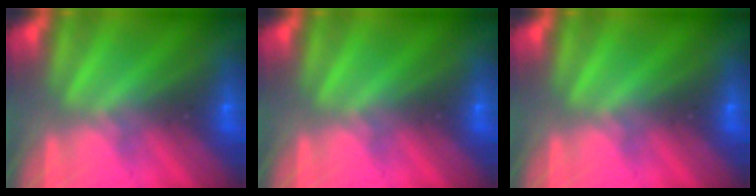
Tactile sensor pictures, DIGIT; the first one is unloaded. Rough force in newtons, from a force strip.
{"total": 0.0}
{"total": 0.0}